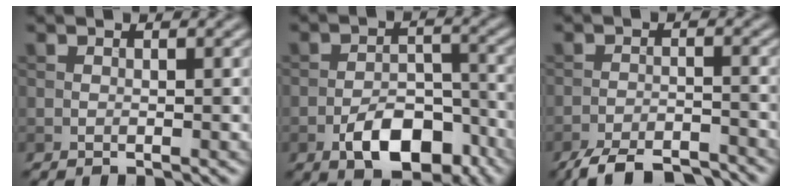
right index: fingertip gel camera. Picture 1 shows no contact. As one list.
[{"total": 6.8, "force": [-3.7, 3.4, 4.5], "torque": [-0.067, 0.004, -0.063]}, {"total": 7.0, "force": [-6.2, 1.7, 2.9], "torque": [-0.049, -0.010, -0.106]}]